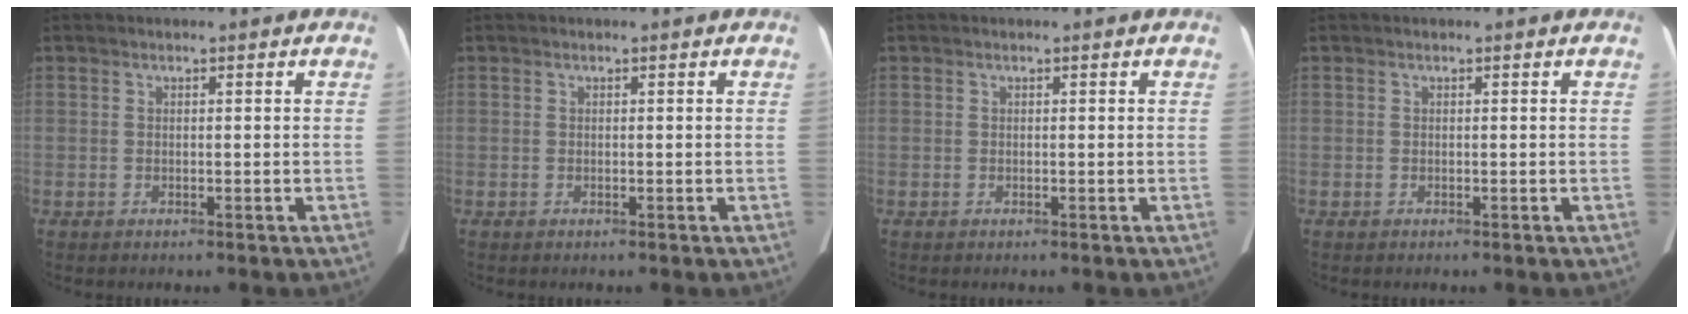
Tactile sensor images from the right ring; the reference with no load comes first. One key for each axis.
{"total": 0.0}
{"total": 0.0}
{"total": 0.0}